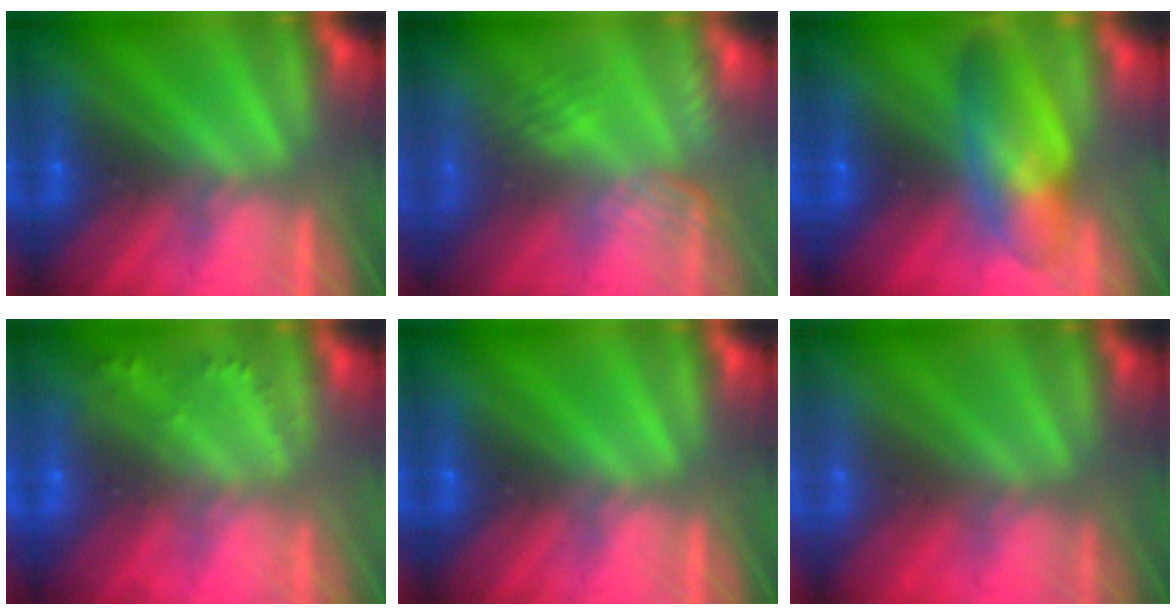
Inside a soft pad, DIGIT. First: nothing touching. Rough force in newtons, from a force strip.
{"total": 2.6}
{"total": 7.8}
{"total": 2.2}
{"total": 0.0}
{"total": 2.9}